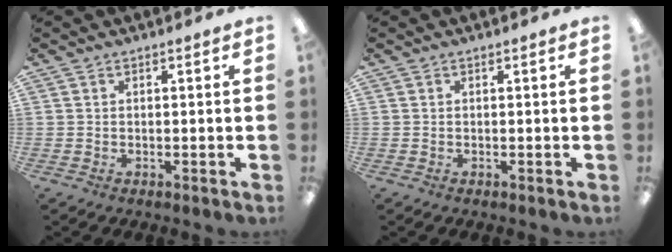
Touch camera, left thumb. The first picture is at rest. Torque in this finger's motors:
{"motor_torque": [0.02, -0.01, -0.09, 0.12, 0.00]}